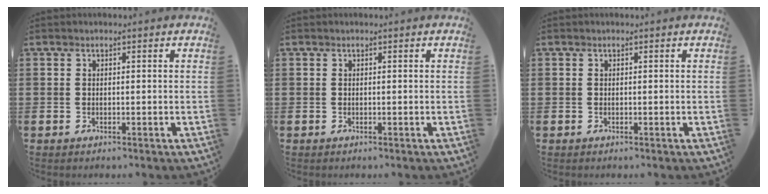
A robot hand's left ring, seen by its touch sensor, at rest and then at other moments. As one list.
[{"total": 0.0}, {"total": 0.0}]